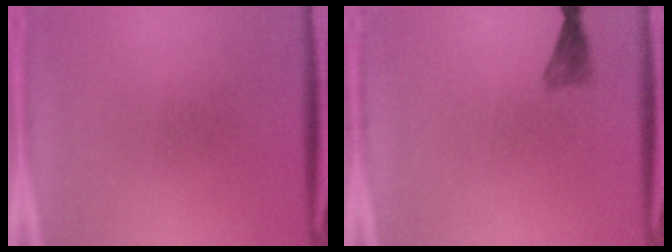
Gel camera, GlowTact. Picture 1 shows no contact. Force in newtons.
{"total": 1.7}